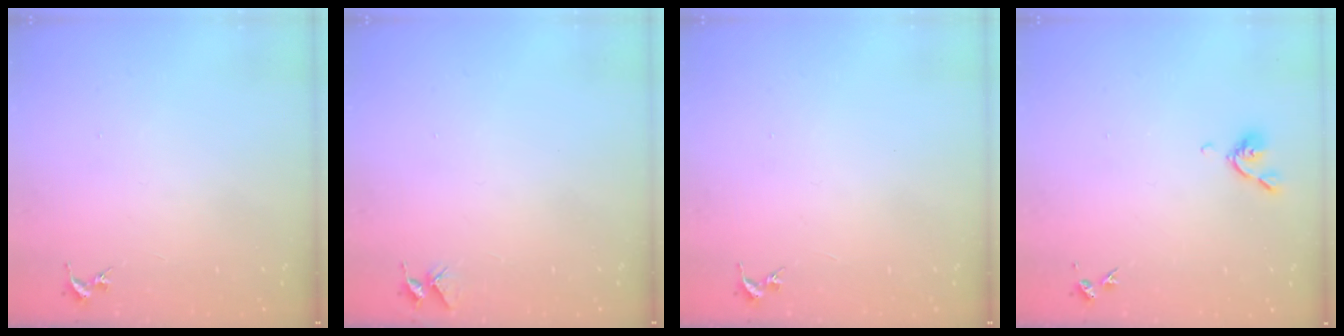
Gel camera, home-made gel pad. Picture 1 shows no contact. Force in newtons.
{"total": 4.0, "press": 4.0, "slide": 0.3}
{"total": 0.0}
{"total": 5.6, "press": 5.5, "slide": 1.0}